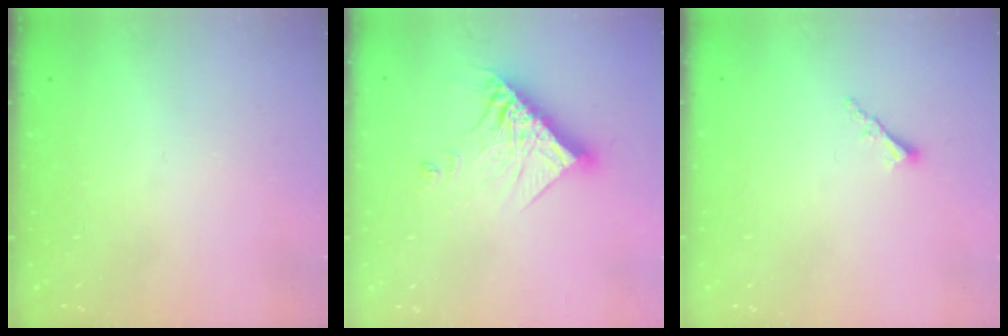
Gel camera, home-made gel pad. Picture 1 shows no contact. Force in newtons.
{"total": 13.5, "press": 13.5, "slide": 1.1}
{"total": 1.7, "press": 1.7, "slide": 0.3}